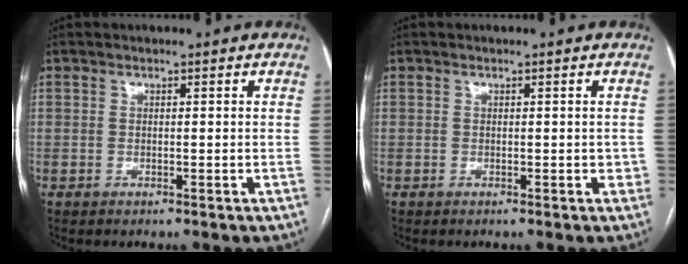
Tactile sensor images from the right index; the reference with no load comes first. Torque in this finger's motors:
{"motor_torque": [0.15, -0.05, 0.14, 0.01]}